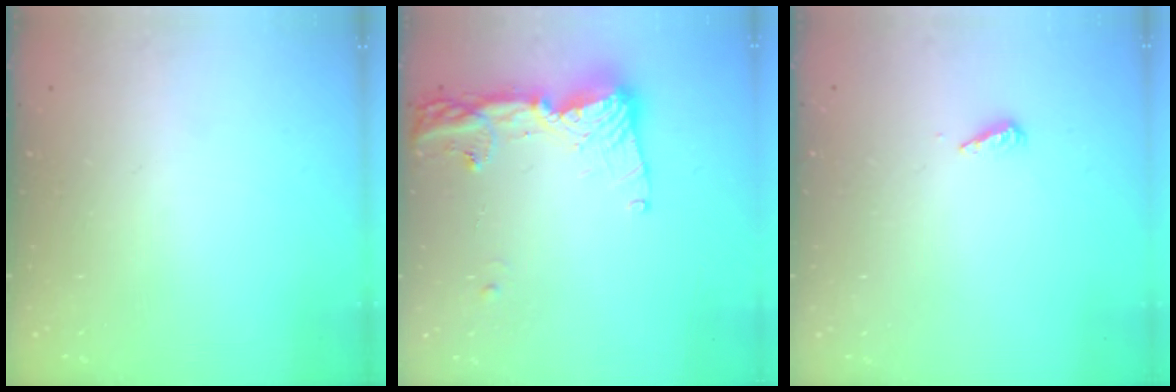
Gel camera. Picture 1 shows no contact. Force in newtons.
{"total": 14.5, "press": 14.4, "slide": 1.7}
{"total": 4.3, "press": 4.2, "slide": 0.6}